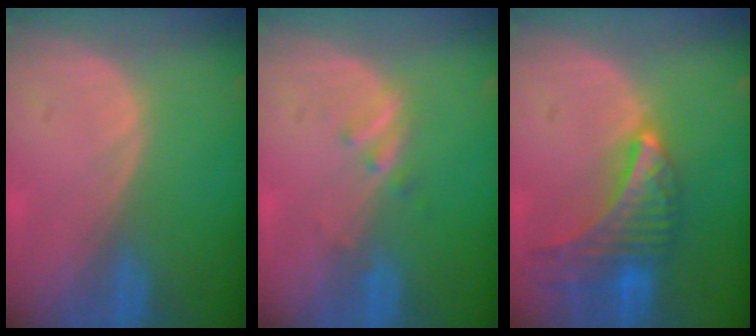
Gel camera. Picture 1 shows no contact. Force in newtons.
{"total": 1.9, "press": 1.9, "slide": 0.3}
{"total": 9.2, "press": 8.1, "slide": 4.3}